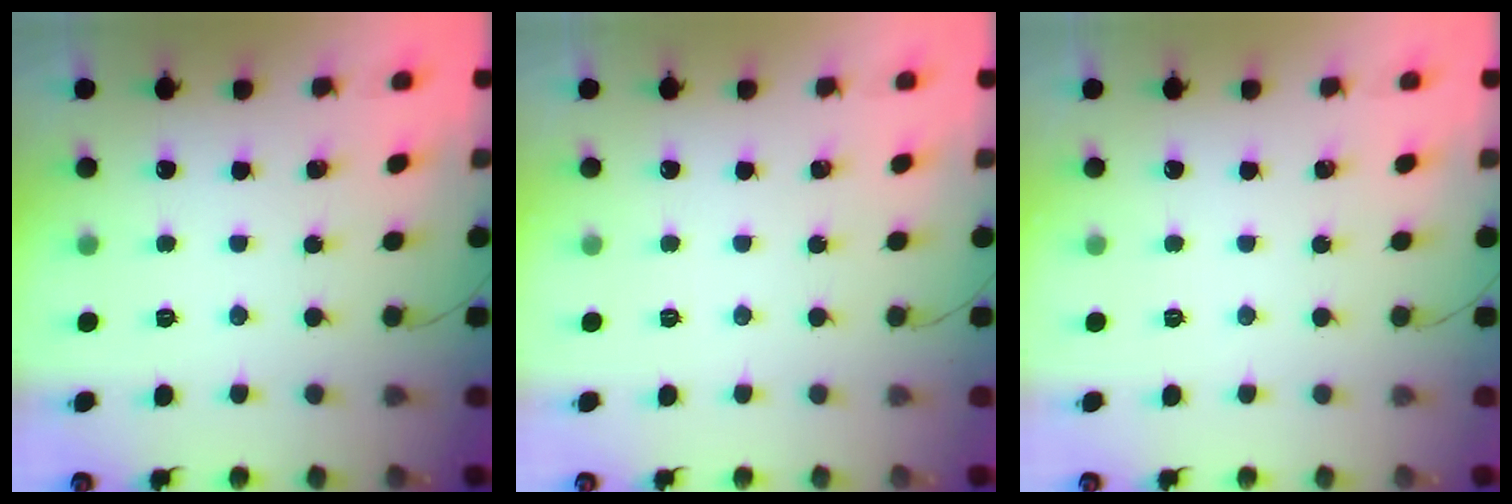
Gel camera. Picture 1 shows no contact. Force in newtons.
{"total": 0.0}
{"total": 0.0}